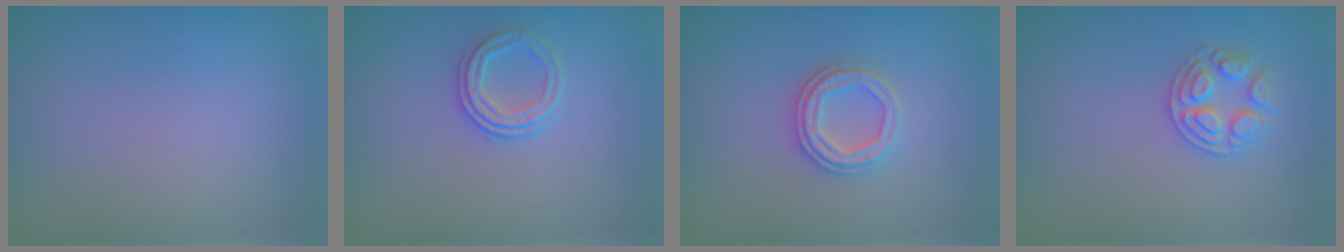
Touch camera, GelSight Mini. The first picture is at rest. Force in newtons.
{"total": 2.4, "press": 1.7, "slide": 1.7}
{"total": 3.1, "press": 2.8, "slide": 1.2}
{"total": 2.6, "press": 2.6, "slide": 0.4}